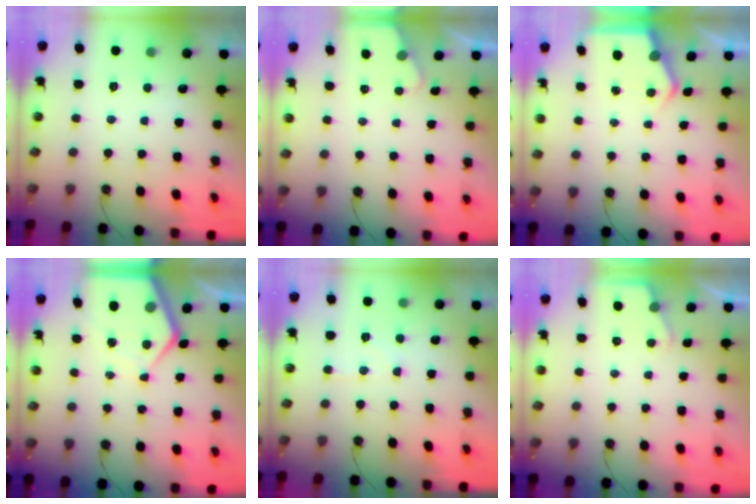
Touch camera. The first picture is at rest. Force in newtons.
{"total": 1.7, "press": 1.6, "slide": 0.2}
{"total": 4.2, "press": 4.1, "slide": 0.5}
{"total": 8.9, "press": 8.9, "slide": 0.7}
{"total": 5.3, "press": 5.3, "slide": 0.5}
{"total": 2.4, "press": 2.4, "slide": 0.3}